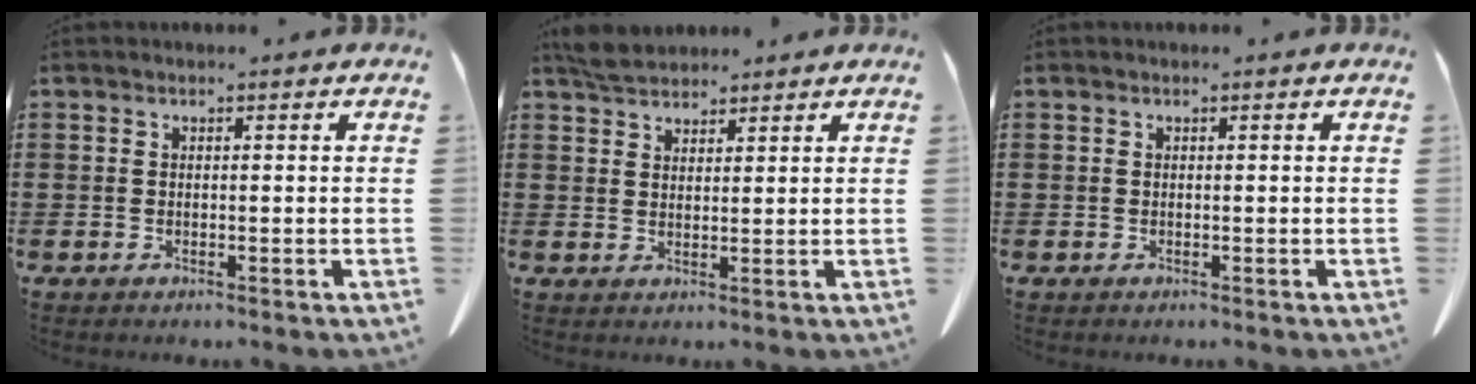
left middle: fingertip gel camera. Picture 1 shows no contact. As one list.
[{"total": 3.1, "force": [2.9, 0.8, 0.7], "torque": [-0.021, -0.001, 0.056]}, {"total": 0.0}]